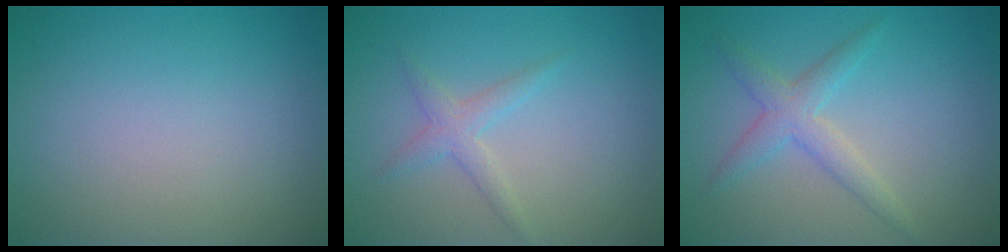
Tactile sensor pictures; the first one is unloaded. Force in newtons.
{"total": 1.9, "press": 1.9, "slide": 0.0}
{"total": 2.6, "press": 2.6, "slide": 0.1}